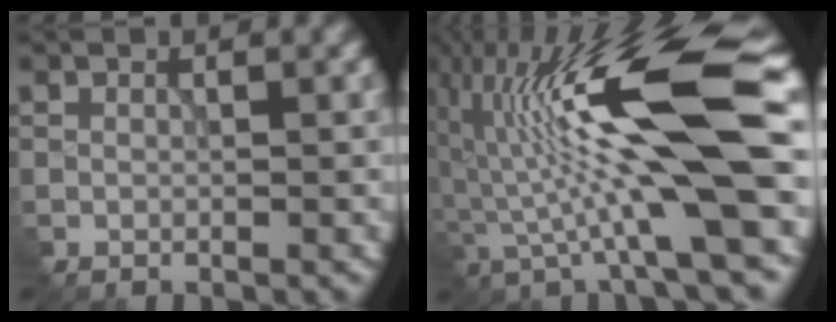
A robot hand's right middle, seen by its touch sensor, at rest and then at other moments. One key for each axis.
{"total": 12.7, "fx": -0.4, "fy": 2.1, "fz": 12.5, "tx": -0.229, "ty": 0.027, "tz": -0.005}